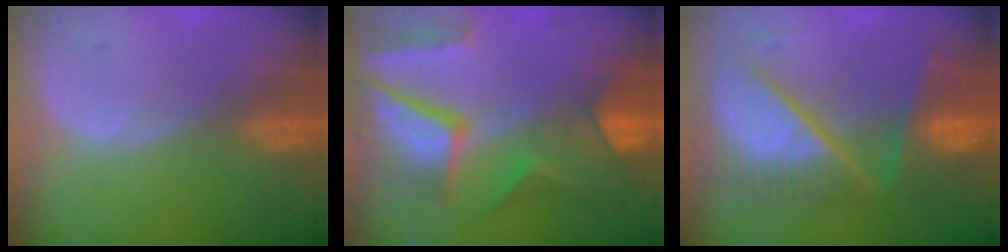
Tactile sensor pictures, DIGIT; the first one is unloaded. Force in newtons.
{"total": 10.6, "press": 8.8, "slide": 5.9}
{"total": 11.0, "press": 10.9, "slide": 1.4}